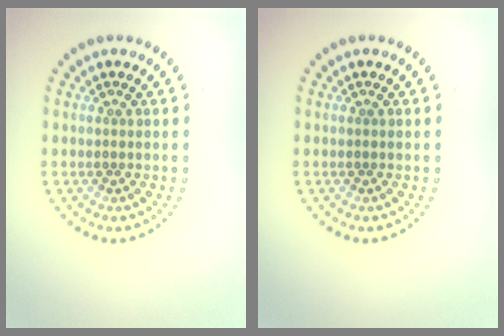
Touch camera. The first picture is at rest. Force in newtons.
{"total": 0.0}